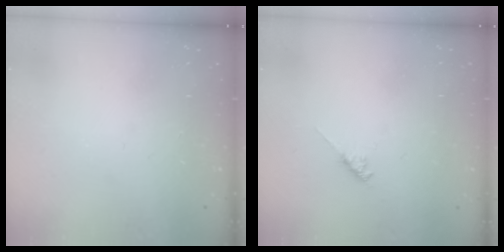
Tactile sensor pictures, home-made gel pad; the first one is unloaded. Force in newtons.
{"total": 4.9, "press": 4.8, "slide": 0.8}